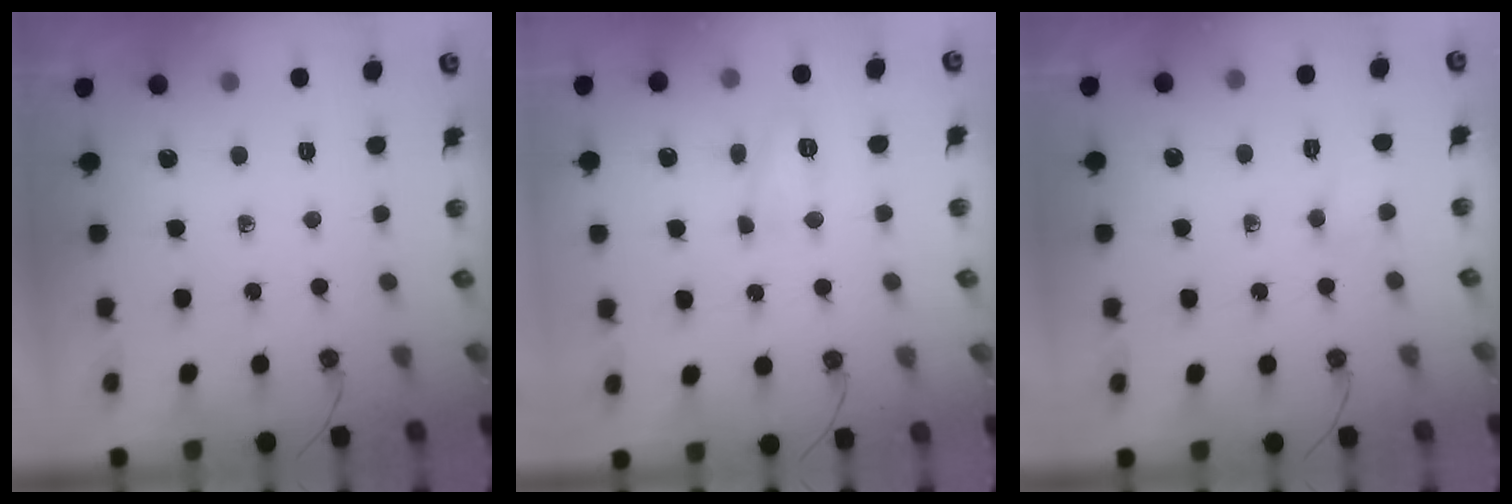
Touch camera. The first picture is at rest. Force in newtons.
{"total": 6.6, "press": 6.6, "slide": 0.5}
{"total": 16.7, "press": 5.2, "slide": 15.9}